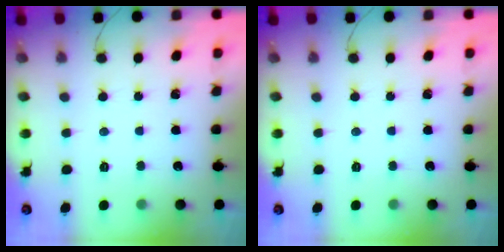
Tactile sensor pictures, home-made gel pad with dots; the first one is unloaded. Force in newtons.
{"total": 0.0}